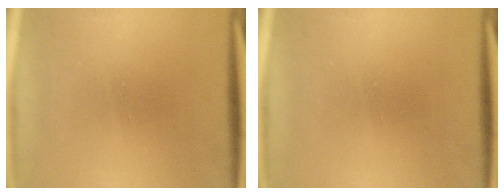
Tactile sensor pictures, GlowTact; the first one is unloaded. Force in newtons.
{"total": 0.0}